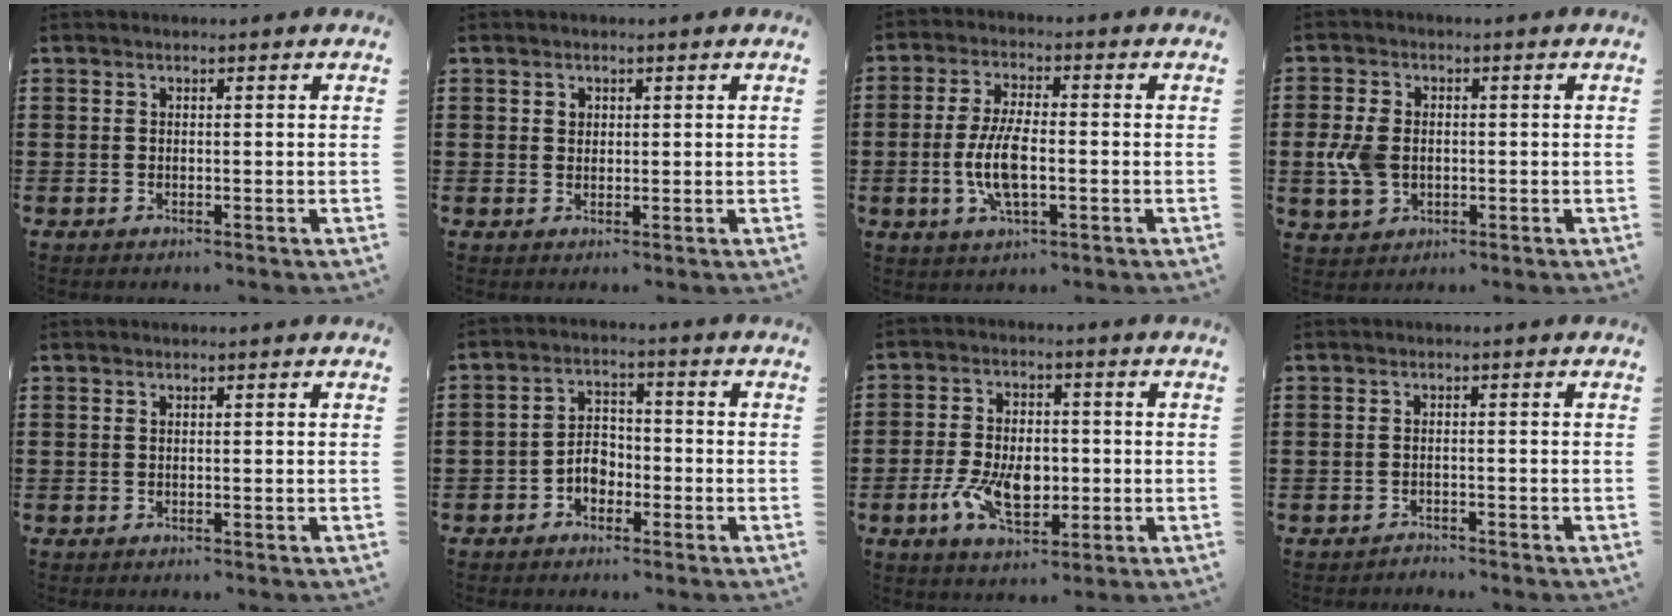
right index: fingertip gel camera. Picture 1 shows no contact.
{"total": 1.2, "force": [0.5, 1.1, 0.3], "torque": [-0.009, 0.004, 0.009]}
{"total": 7.7, "force": [-1.5, 2.6, 7.1], "torque": [-0.156, -0.008, -0.031]}
{"total": 5.7, "force": [-0.8, 4.0, 4.0], "torque": [-0.113, -0.001, -0.022]}
{"total": 0.0}
{"total": 3.5, "force": [-1.8, 2.5, 1.8], "torque": [-0.039, 0.005, -0.036]}
{"total": 8.9, "force": [-1.9, 5.2, 6.9], "torque": [-0.137, 0.004, -0.035]}
{"total": 1.2, "force": [-1.2, 0.2, -0.2], "torque": [0.000, 0.002, -0.026]}